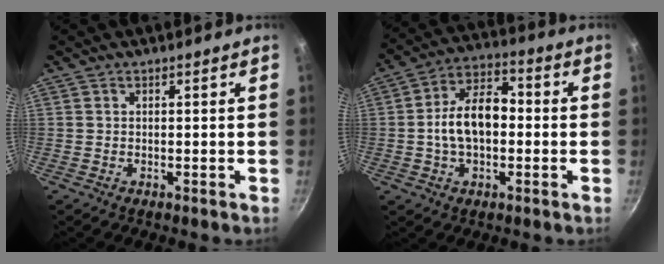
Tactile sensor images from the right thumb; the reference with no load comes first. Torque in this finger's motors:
{"motor_torque": [-0.19, 1.22, 1.18, -0.16, 0.08]}